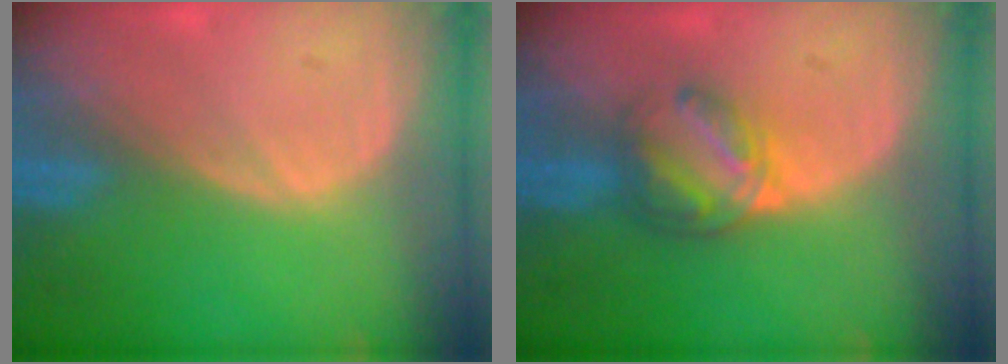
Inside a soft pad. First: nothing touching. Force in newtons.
{"total": 6.2, "press": 5.3, "slide": 3.2}